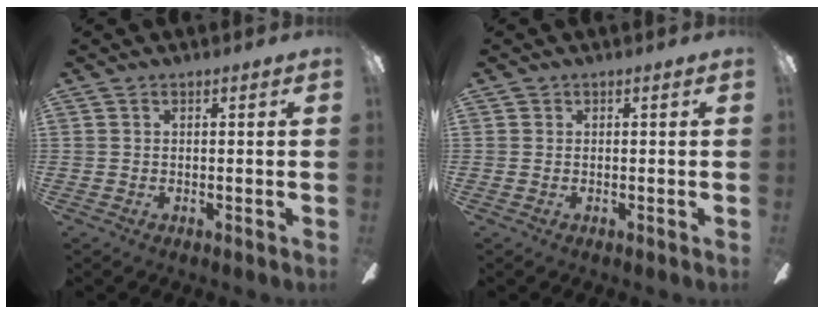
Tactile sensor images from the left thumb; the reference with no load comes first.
{"total": 0.0}